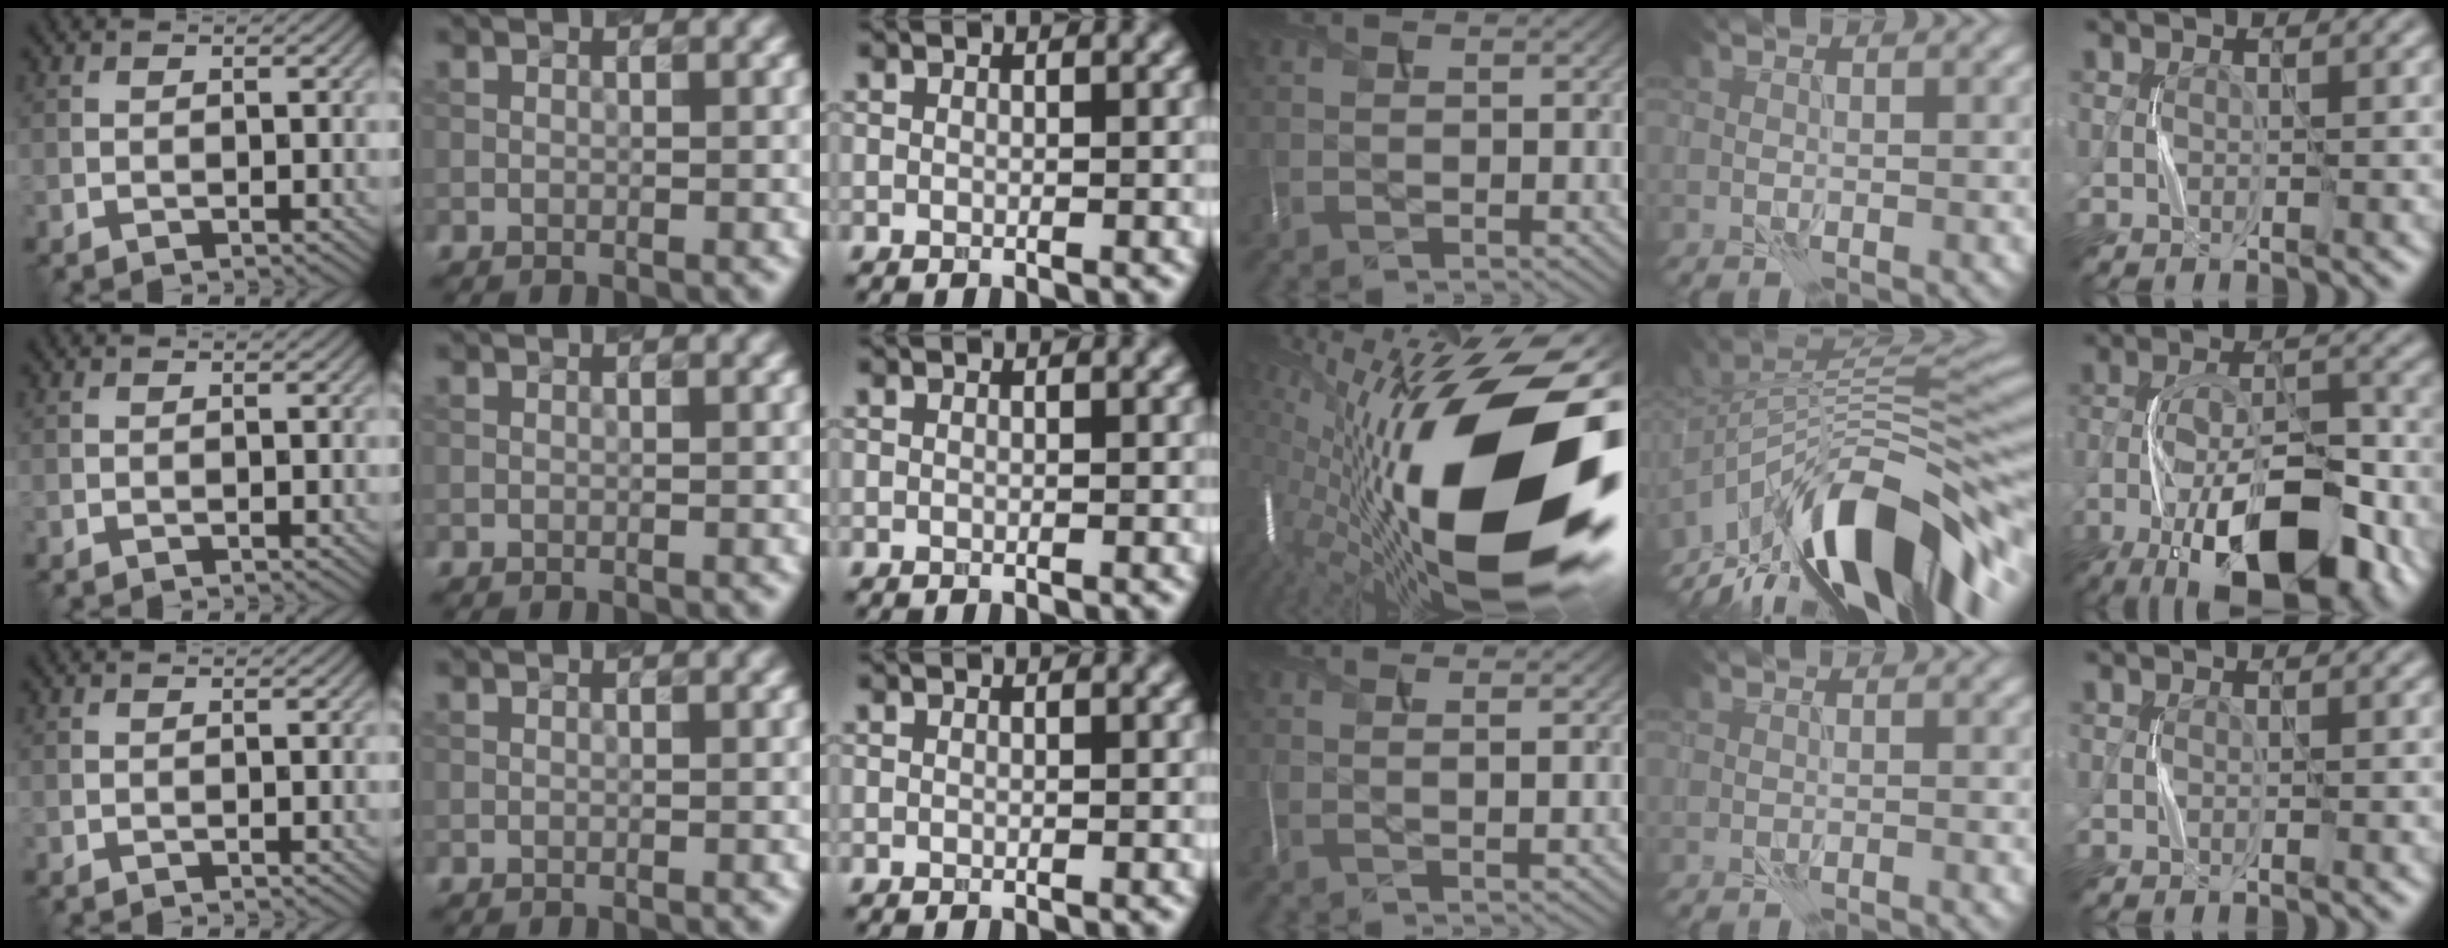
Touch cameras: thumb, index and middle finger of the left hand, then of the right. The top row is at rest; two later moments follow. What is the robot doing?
{"motion": "press", "object": "grip strengthener"}